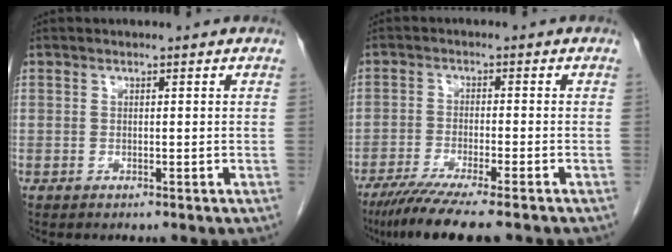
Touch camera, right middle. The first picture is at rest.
{"total": 10.0, "force": [-7.9, 0.1, 6.1], "torque": [-0.097, -0.027, -0.127]}